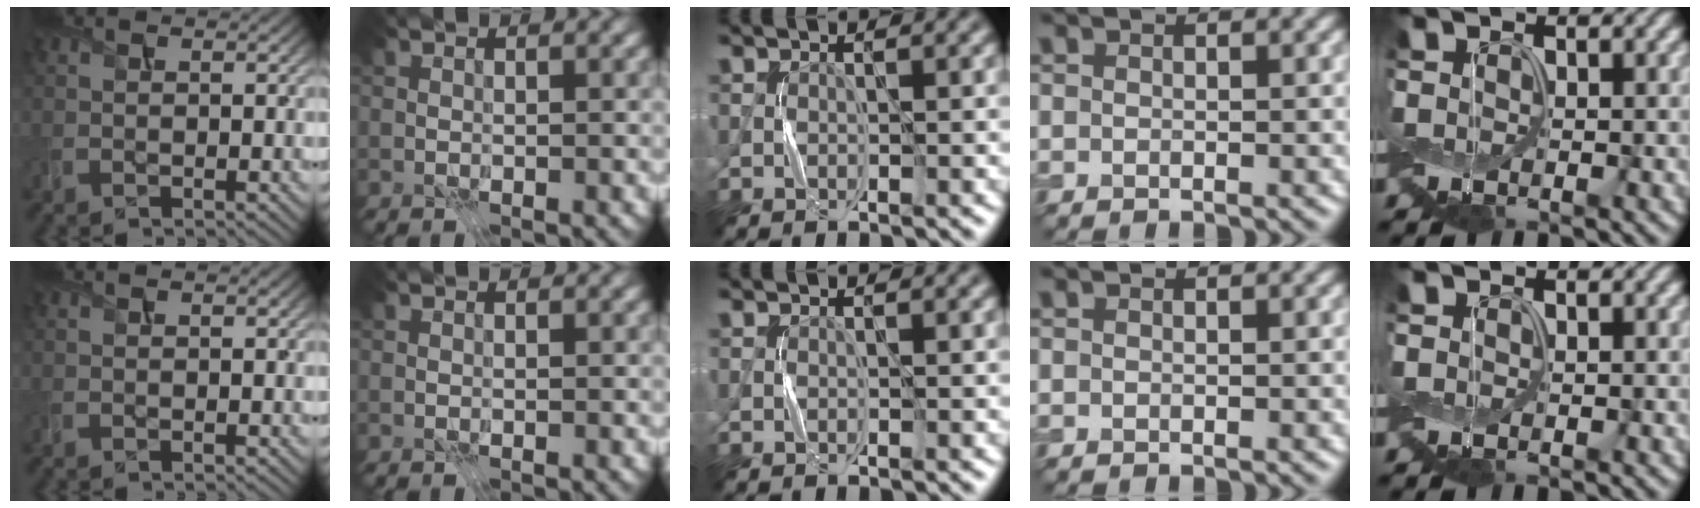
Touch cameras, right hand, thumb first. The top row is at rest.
{}